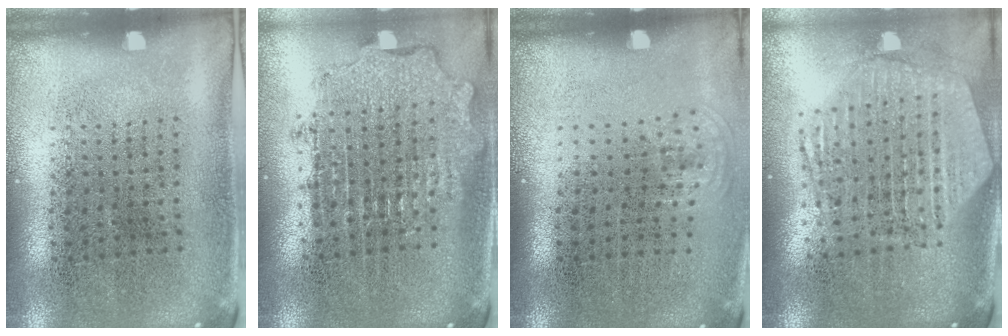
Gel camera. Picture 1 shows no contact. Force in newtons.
{"total": 1.9, "press": 1.4, "slide": 1.2}
{"total": 0.7, "press": 0.5, "slide": 0.4}
{"total": 2.6, "press": 2.1, "slide": 1.5}